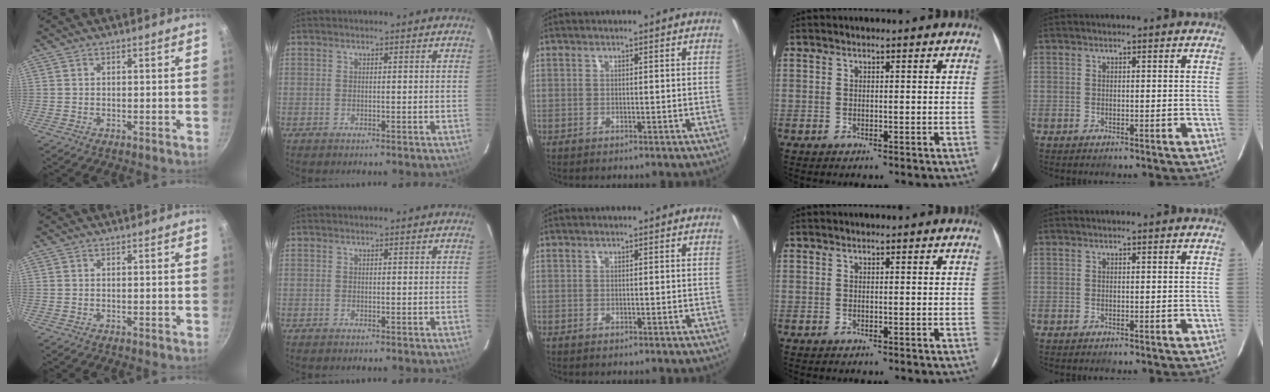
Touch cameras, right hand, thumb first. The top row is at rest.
{}